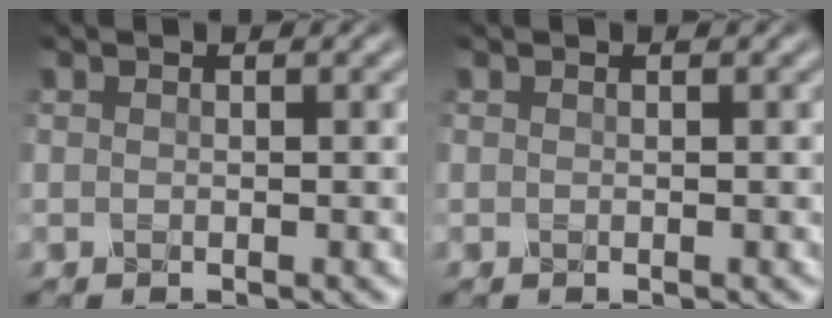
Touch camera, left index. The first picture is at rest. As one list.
[{"total": 0.0}]